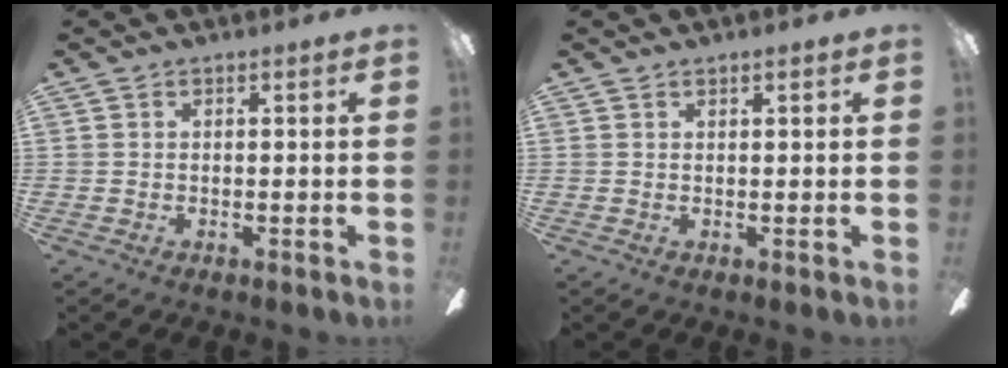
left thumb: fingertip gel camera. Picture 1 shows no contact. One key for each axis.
{"total": 0.9, "fx": 0.7, "fy": 0.0, "fz": 0.5, "tx": -0.011, "ty": -0.001, "tz": 0.013}